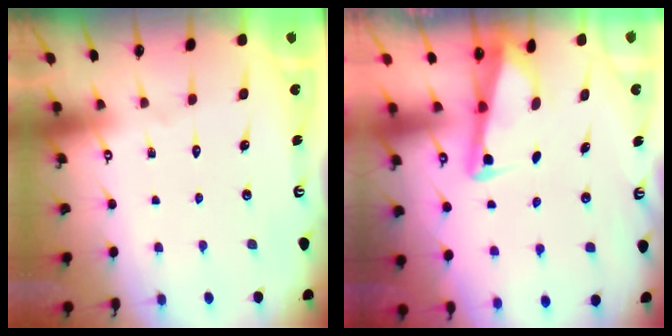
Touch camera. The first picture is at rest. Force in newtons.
{"total": 2.8, "press": 2.8, "slide": 0.3}